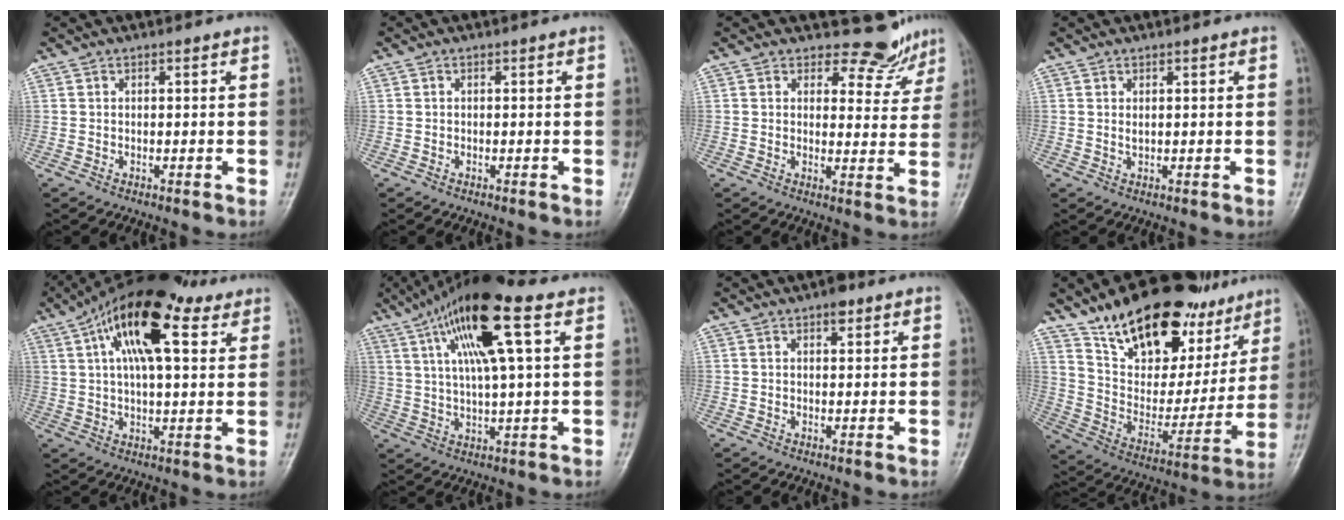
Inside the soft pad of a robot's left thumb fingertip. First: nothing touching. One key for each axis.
{"total": 0.0}
{"total": 6.9, "fx": 6.3, "fy": 2.9, "fz": 0.0, "tx": 0.031, "ty": -0.057, "tz": 0.070}
{"total": 2.0, "fx": 1.0, "fy": 0.8, "fz": 1.5, "tx": -0.026, "ty": -0.010, "tz": 0.023}
{"total": 17.8, "fx": 8.5, "fy": 6.9, "fz": 14.0, "tx": -0.213, "ty": 0.003, "tz": 0.137}
{"total": 16.2, "fx": 7.3, "fy": 3.2, "fz": 14.1, "tx": -0.259, "ty": 0.004, "tz": 0.126}
{"total": 2.7, "fx": 1.7, "fy": 1.2, "fz": 1.6, "tx": -0.015, "ty": -0.006, "tz": 0.023}
{"total": 27.2, "fx": 18.0, "fy": 13.3, "fz": 15.6, "tx": -0.193, "ty": -0.053, "tz": 0.293}